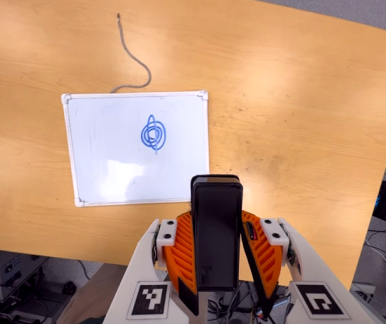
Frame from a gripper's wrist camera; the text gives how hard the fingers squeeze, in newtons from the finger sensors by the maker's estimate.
{"total": 5.7, "left": 4.4, "right": 6.9}